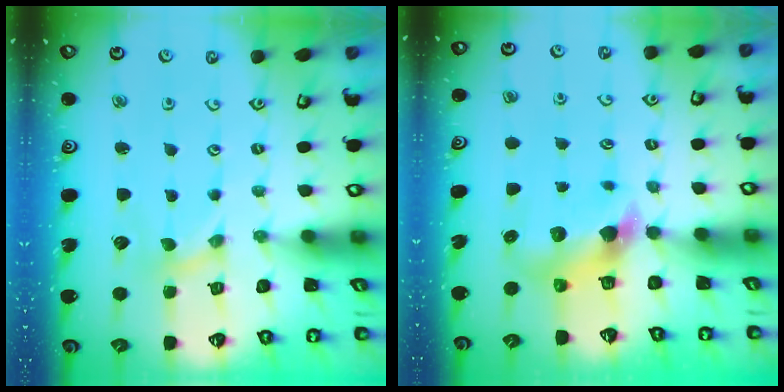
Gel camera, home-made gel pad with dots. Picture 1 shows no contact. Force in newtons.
{"total": 6.4, "press": 6.4, "slide": 0.4}